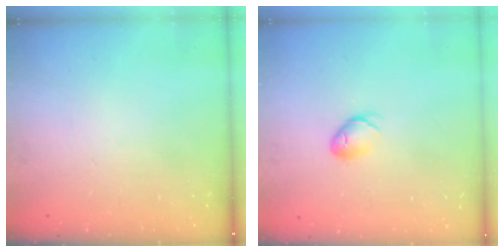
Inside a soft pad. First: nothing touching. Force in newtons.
{"total": 6.2, "press": 6.1, "slide": 1.1}